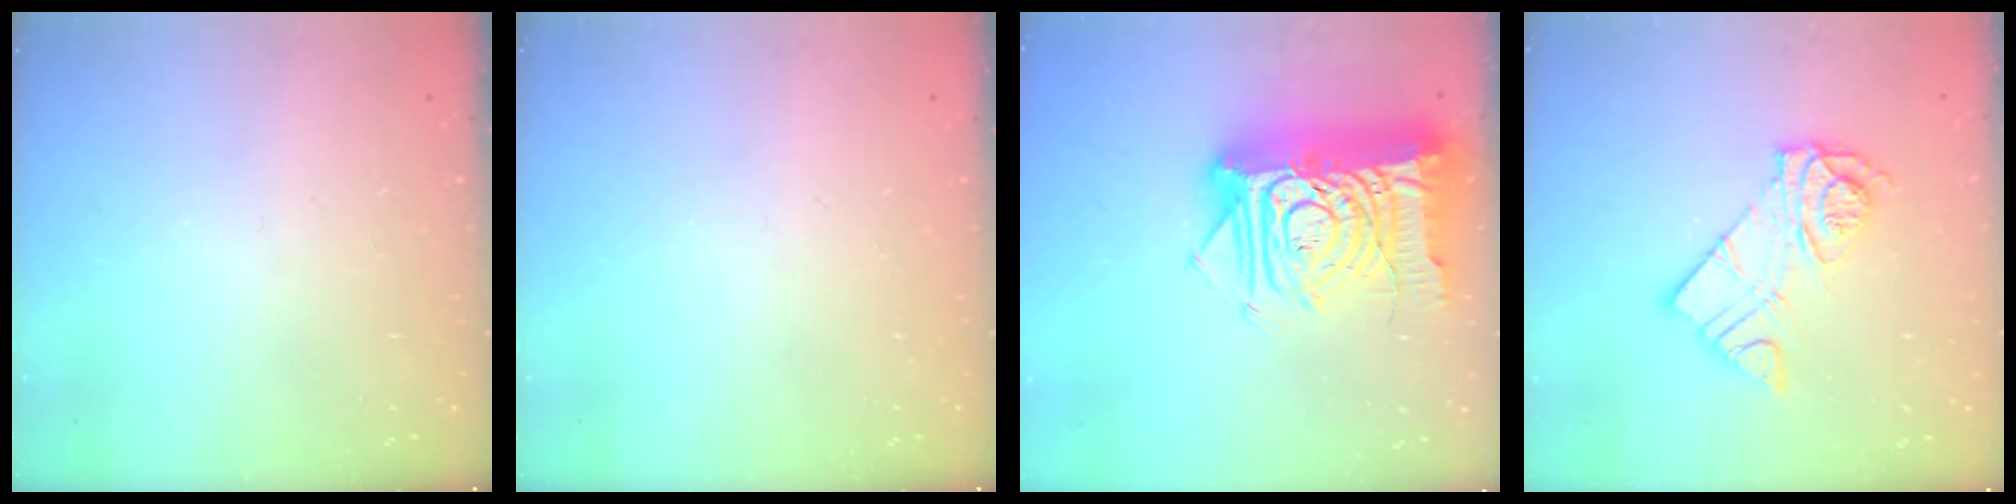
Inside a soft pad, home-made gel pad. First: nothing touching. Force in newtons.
{"total": 0.0}
{"total": 24.5, "press": 24.3, "slide": 2.7}
{"total": 12.1, "press": 12.1, "slide": 1.0}